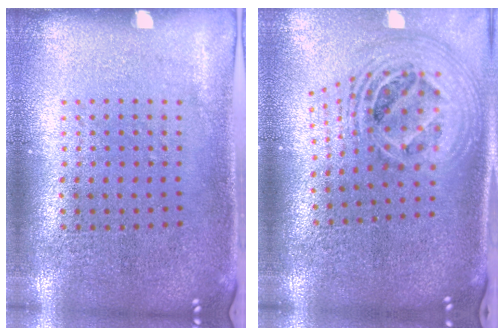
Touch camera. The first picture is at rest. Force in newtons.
{"total": 2.5, "press": 1.8, "slide": 1.7}